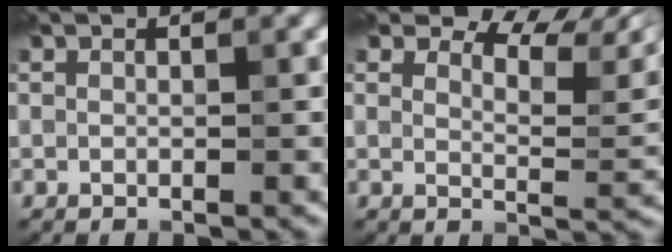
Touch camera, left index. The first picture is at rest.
{"total": 8.7, "force": [6.4, 3.4, 4.9], "torque": [-0.064, 0.009, 0.095]}